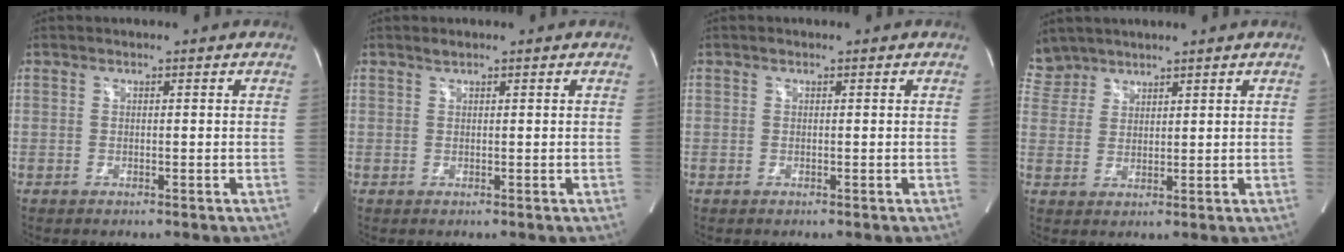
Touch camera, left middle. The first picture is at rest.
{"total": 0.6, "force": [0.6, 0.1, 0.3], "torque": [-0.012, 0.001, 0.013]}
{"total": 0.0}
{"total": 4.5, "force": [4.2, 1.8, -0.4], "torque": [0.008, 0.011, 0.089]}